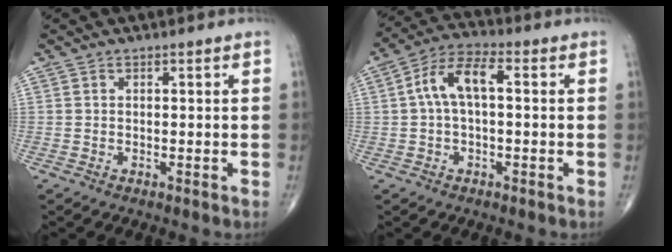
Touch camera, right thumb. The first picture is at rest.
{"total": 8.2, "force": [0.9, 3.8, 7.2], "torque": [-0.143, 0.032, 0.008]}